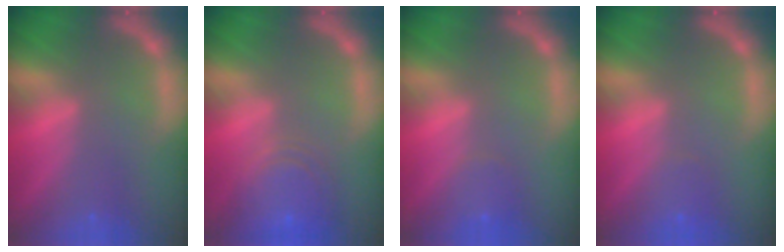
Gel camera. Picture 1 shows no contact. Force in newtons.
{"total": 7.5}
{"total": 1.9}
{"total": 1.4}